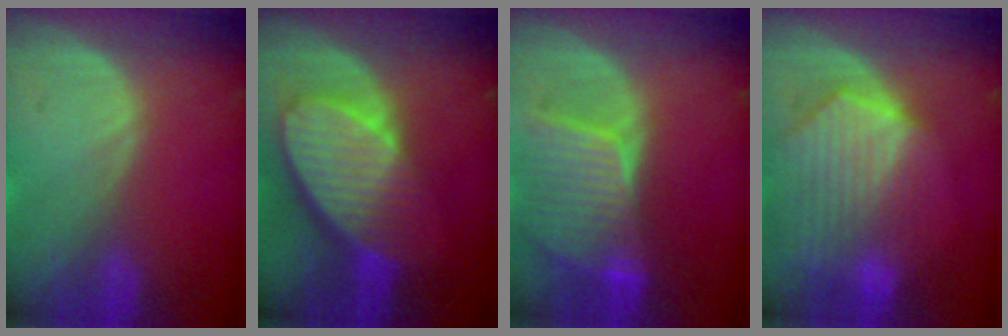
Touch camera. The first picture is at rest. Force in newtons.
{"total": 10.2, "press": 9.0, "slide": 4.8}
{"total": 8.6, "press": 7.8, "slide": 3.8}
{"total": 10.2, "press": 9.0, "slide": 4.8}